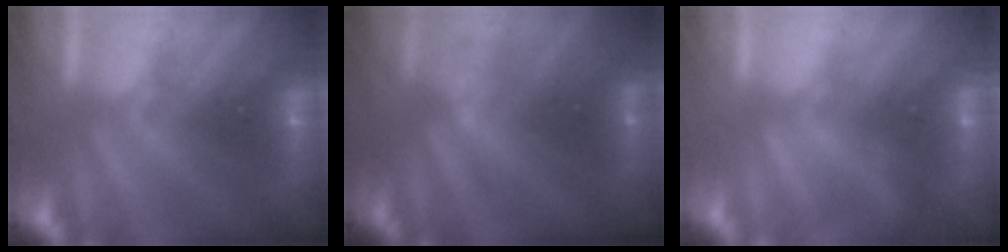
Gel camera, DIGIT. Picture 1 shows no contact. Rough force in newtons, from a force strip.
{"total": 1.7}
{"total": 2.1}